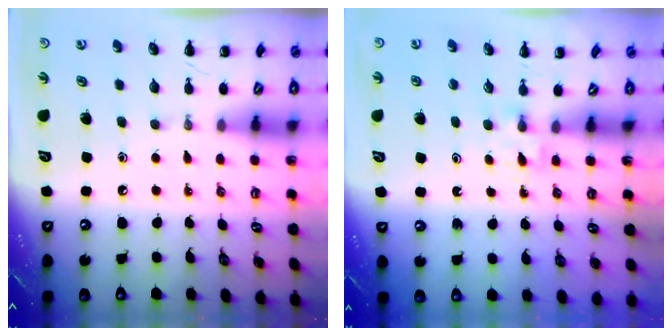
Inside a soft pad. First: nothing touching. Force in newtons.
{"total": 3.7, "press": 3.5, "slide": 1.1}